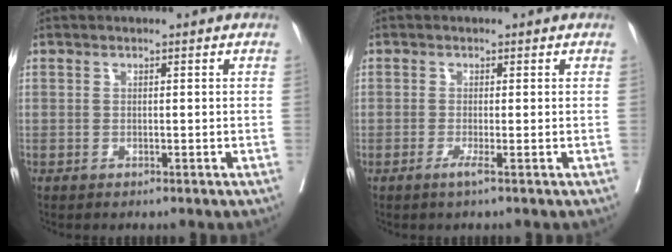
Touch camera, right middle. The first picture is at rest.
{"total": 1.5, "force": [-0.3, -1.2, 0.9], "torque": [-0.013, -0.003, -0.010]}